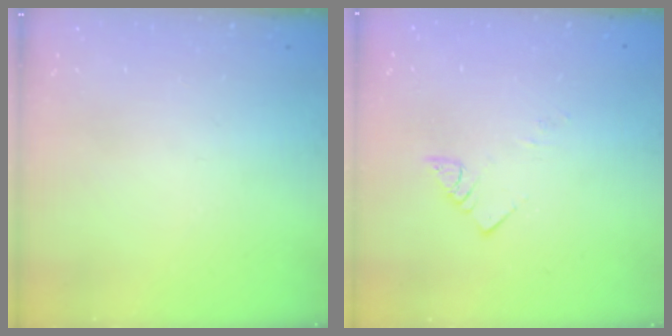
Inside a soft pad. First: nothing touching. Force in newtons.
{"total": 2.9, "press": 2.9, "slide": 0.2}